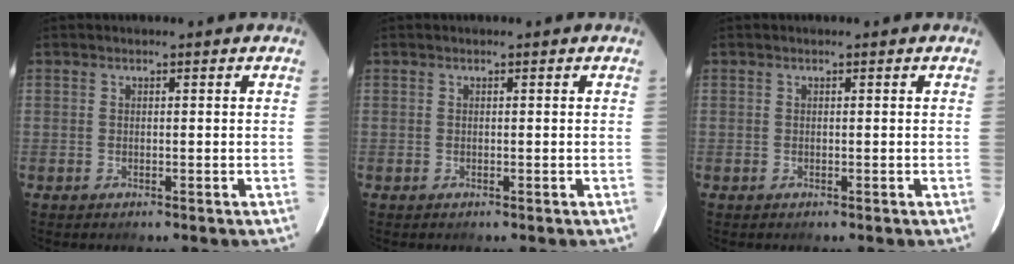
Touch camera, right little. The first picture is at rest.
{"total": 0.0}
{"total": 0.0}